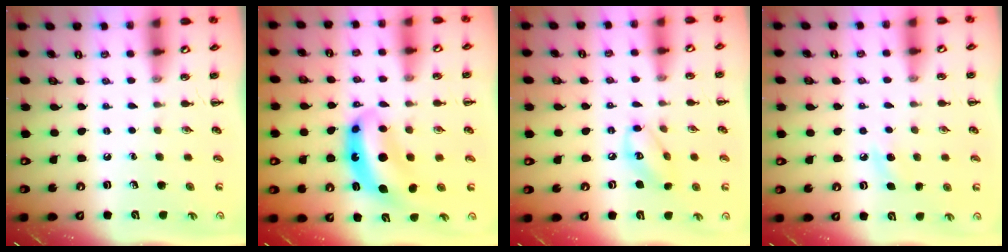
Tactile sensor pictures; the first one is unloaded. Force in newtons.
{"total": 8.8, "press": 8.5, "slide": 2.1}
{"total": 8.0, "press": 7.9, "slide": 0.8}
{"total": 5.5, "press": 5.3, "slide": 1.6}